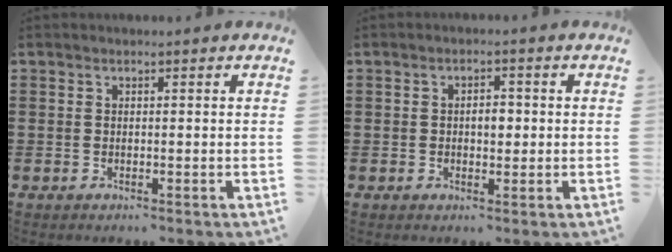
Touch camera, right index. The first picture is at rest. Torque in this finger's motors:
{"motor_torque": [0.70, -0.17, 0.05, 0.07]}